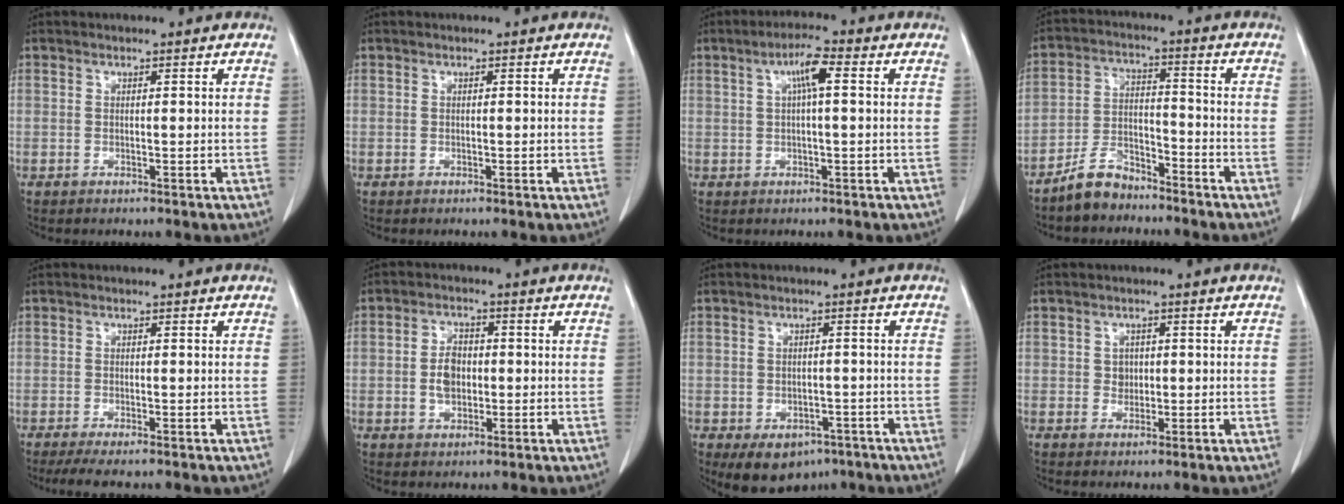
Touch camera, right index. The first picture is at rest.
{"total": 0.0}
{"total": 4.5, "force": [1.1, 0.5, 4.3], "torque": [-0.081, 0.013, 0.020]}
{"total": 6.7, "force": [-5.8, 2.5, 2.2], "torque": [-0.046, -0.001, -0.106]}
{"total": 3.6, "force": [-2.8, 0.3, 2.3], "torque": [-0.035, -0.006, -0.045]}
{"total": 4.3, "force": [-0.5, 2.8, 3.2], "torque": [-0.061, 0.009, -0.006]}
{"total": 7.4, "force": [-4.5, 4.9, 3.1], "torque": [-0.040, 0.005, -0.054]}
{"total": 1.5, "force": [-0.1, 1.4, 0.6], "torque": [-0.004, 0.005, 0.004]}